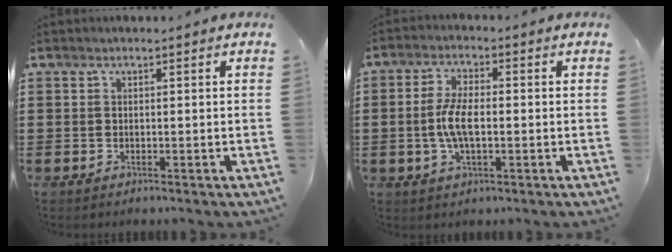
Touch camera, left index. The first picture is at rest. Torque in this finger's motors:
{"motor_torque": [1.18, 0.96, 0.61, 0.10]}